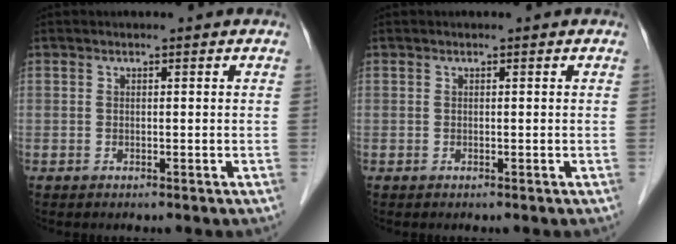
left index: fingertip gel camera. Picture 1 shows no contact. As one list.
[{"total": 0.0}]